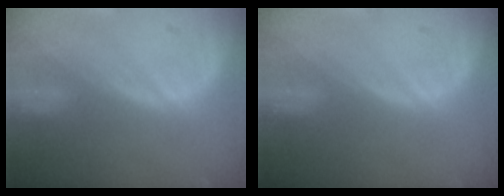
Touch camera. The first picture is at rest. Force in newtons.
{"total": 0.0}